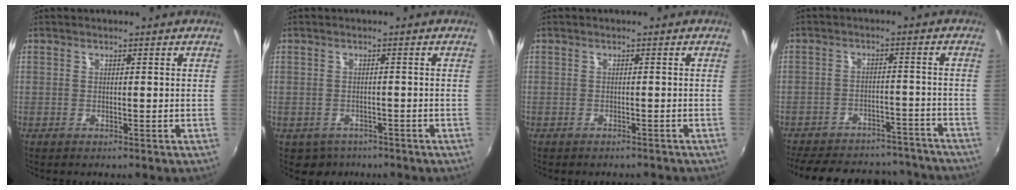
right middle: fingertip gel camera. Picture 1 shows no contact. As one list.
[{"total": 3.4, "force": [-2.2, 2.6, 0.5], "torque": [-0.019, -0.005, -0.029]}, {"total": 2.3, "force": [-2.0, 0.9, 0.6], "torque": [-0.015, -0.010, -0.025]}, {"total": 24.4, "force": [-21.2, 8.9, 8.2], "torque": [-0.180, 0.036, -0.261]}]